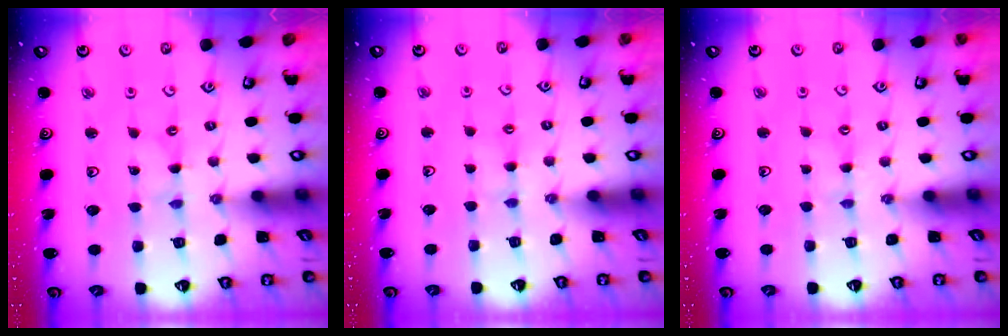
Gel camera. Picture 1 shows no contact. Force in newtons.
{"total": 2.4, "press": 2.4, "slide": 0.4}
{"total": 1.5, "press": 1.5, "slide": 0.3}